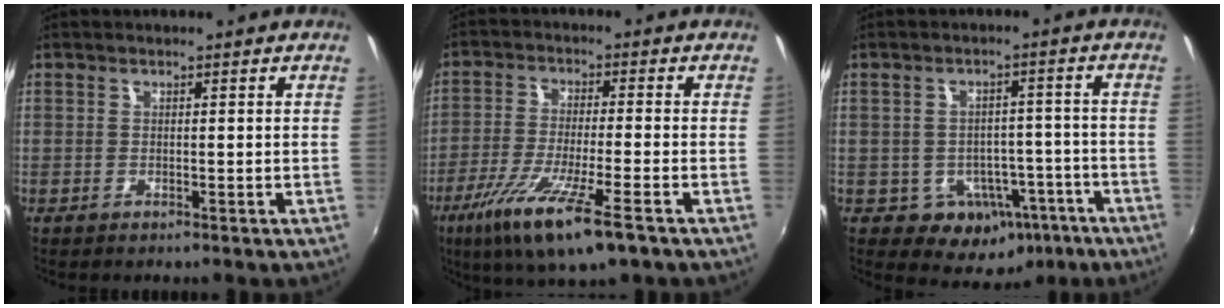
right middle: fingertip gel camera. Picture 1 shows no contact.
{"total": 13.0, "force": [-7.2, 1.5, 10.8], "torque": [-0.220, -0.041, -0.131]}
{"total": 9.7, "force": [-4.6, 7.7, 3.7], "torque": [-0.063, 0.032, -0.030]}